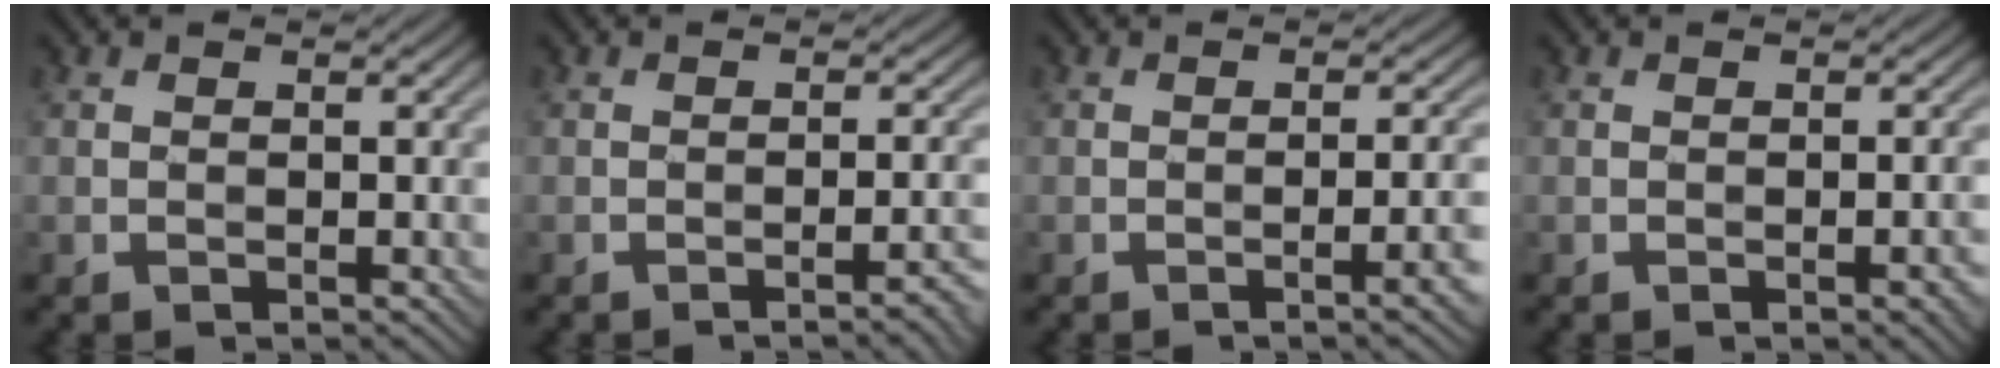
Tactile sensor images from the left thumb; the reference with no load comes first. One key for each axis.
{"total": 3.0, "fx": -1.6, "fy": 0.6, "fz": 2.5, "tx": -0.028, "ty": 0.013, "tz": -0.028}
{"total": 4.4, "fx": -1.6, "fy": 0.9, "fz": 4.0, "tx": -0.049, "ty": 0.011, "tz": -0.026}
{"total": 2.4, "fx": -0.9, "fy": 0.4, "fz": 2.2, "tx": -0.029, "ty": 0.004, "tz": -0.013}